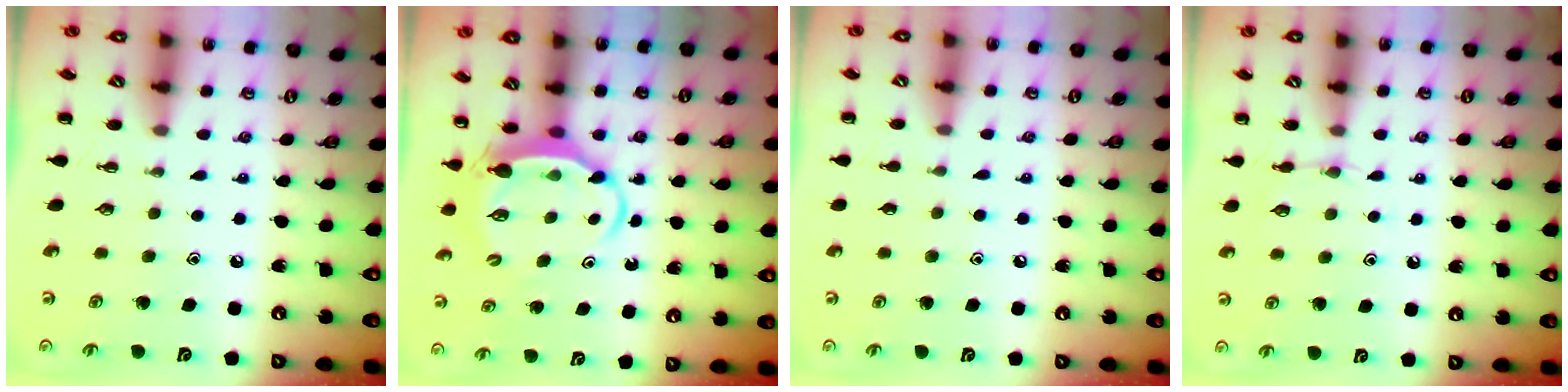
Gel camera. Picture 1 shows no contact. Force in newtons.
{"total": 5.0, "press": 4.9, "slide": 0.7}
{"total": 2.9, "press": 2.6, "slide": 1.2}
{"total": 3.6, "press": 3.4, "slide": 1.4}